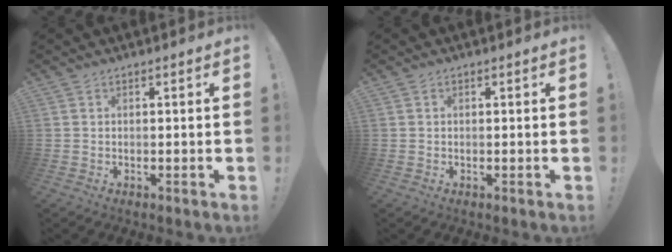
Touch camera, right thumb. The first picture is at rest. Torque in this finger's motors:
{"motor_torque": [-0.15, -0.11, -0.35, 0.15, 0.00]}